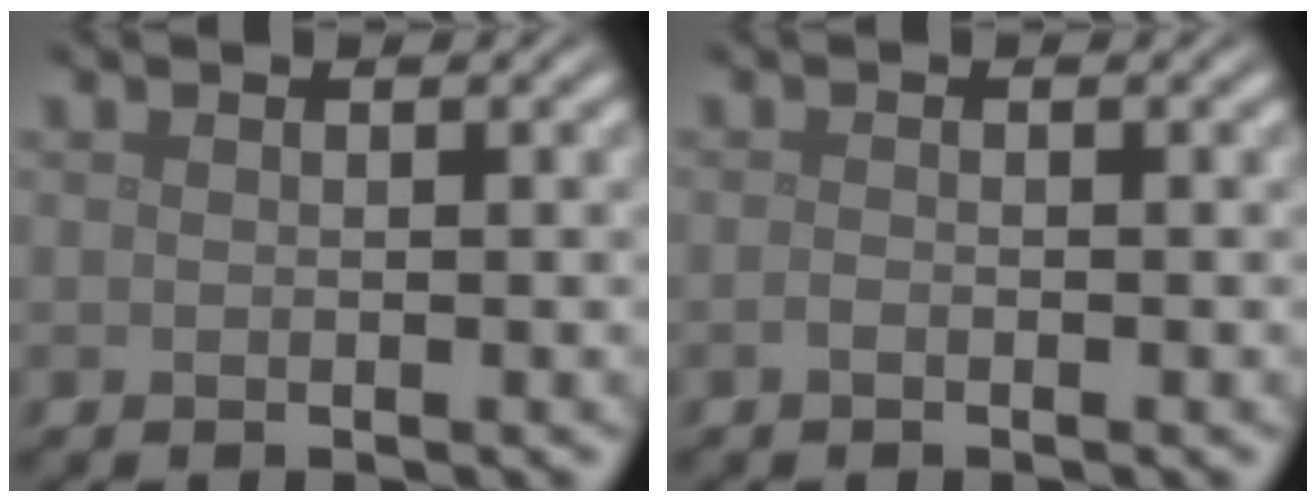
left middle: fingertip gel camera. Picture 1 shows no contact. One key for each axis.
{"total": 0.5, "fx": -0.3, "fy": 0.2, "fz": 0.3, "tx": -0.007, "ty": -0.001, "tz": -0.007}